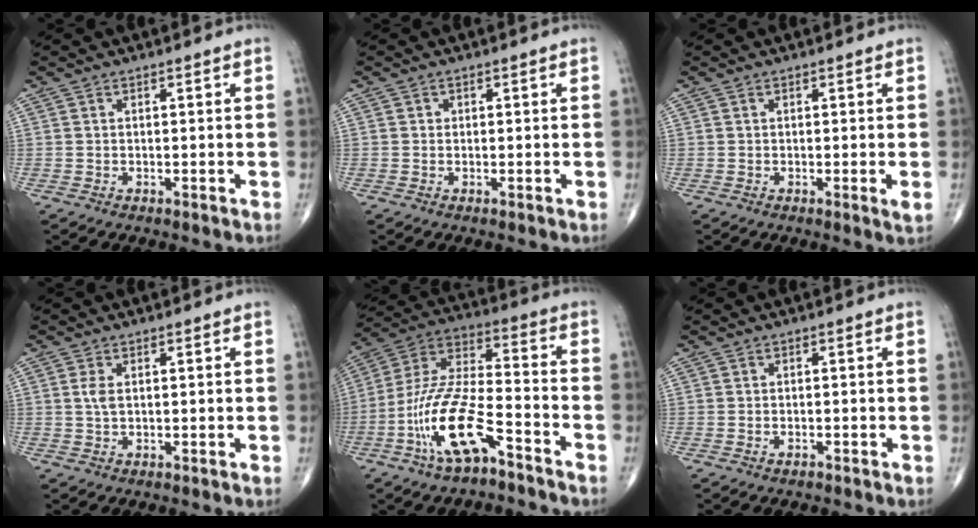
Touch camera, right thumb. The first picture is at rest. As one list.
[{"total": 0.7, "force": [0.0, 0.7, 0.1], "torque": [0.002, 0.002, 0.000]}, {"total": 1.7, "force": [-0.3, 0.0, 1.7], "torque": [-0.028, -0.007, -0.006]}, {"total": 2.0, "force": [0.4, 1.0, 1.7], "torque": [-0.037, 0.003, 0.010]}, {"total": 16.3, "force": [-8.5, 5.7, 12.7], "torque": [-0.254, 0.066, -0.160]}, {"total": 0.7, "force": [-0.6, 0.2, 0.4], "torque": [-0.009, 0.006, -0.009]}]